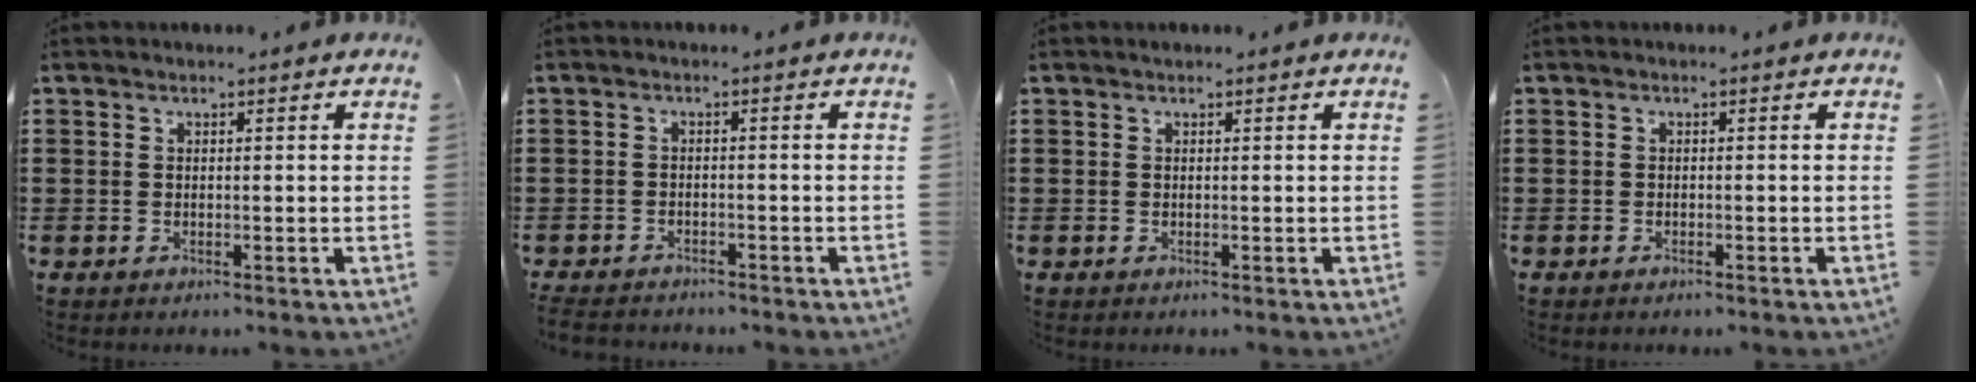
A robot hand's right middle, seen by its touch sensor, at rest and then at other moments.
{"total": 1.9, "force": [-1.9, 0.3, 0.0], "torque": [-0.006, -0.002, -0.041]}
{"total": 0.0}
{"total": 0.0}